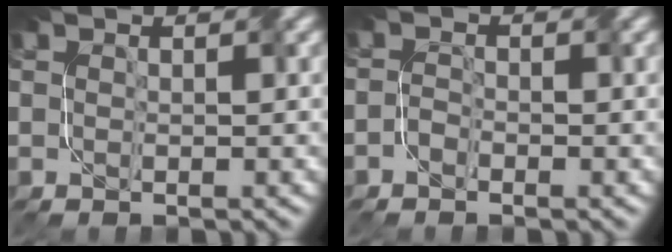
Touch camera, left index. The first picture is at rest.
{"total": 1.2, "force": [-1.2, -0.1, 0.1], "torque": [-0.001, 0.004, -0.027]}